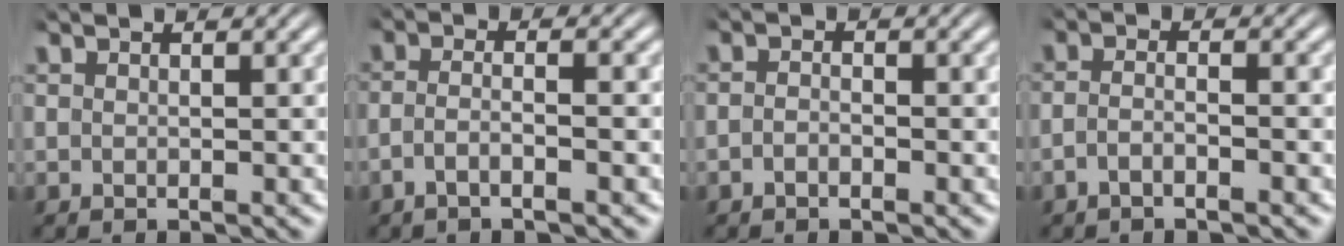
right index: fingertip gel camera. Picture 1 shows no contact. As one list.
[{"total": 2.7, "force": [-1.6, 0.3, 2.2], "torque": [-0.048, -0.013, -0.023]}, {"total": 1.2, "force": [-1.1, 0.3, 0.3], "torque": [-0.004, -0.006, -0.020]}, {"total": 2.1, "force": [-1.6, 0.3, 1.4], "torque": [-0.031, -0.008, -0.027]}]